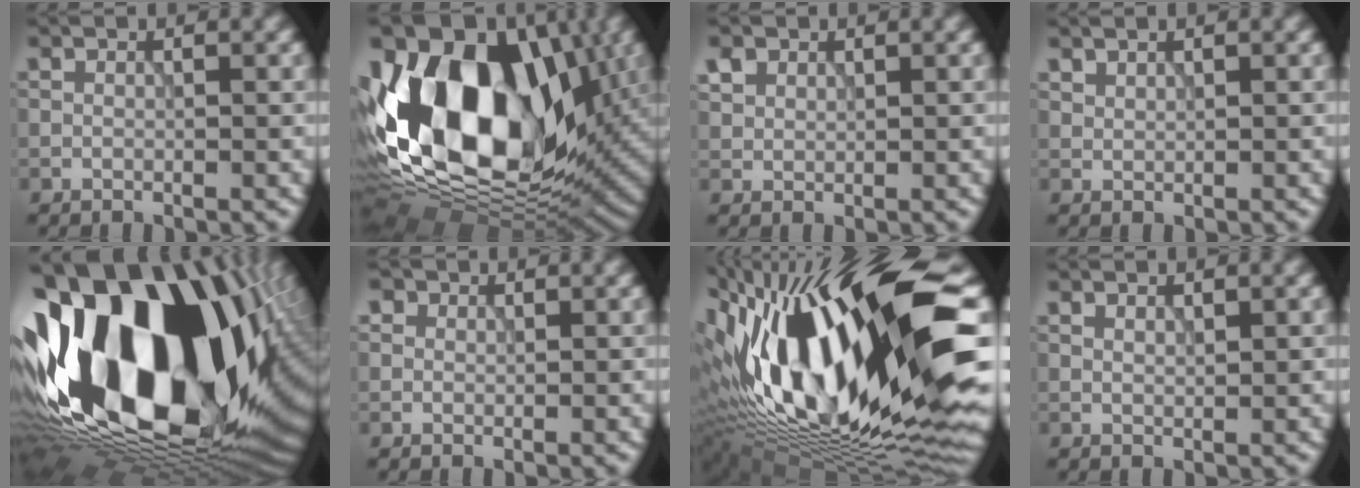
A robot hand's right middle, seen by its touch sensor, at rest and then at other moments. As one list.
[{"total": 18.4, "force": [2.3, 12.3, 13.6], "torque": [-0.247, 0.018, 0.023]}, {"total": 1.5, "force": [1.0, 1.1, 0.4], "torque": [-0.016, 0.005, 0.025]}, {"total": 0.8, "force": [0.8, 0.2, 0.1], "torque": [-0.008, 0.000, 0.020]}, {"total": 22.8, "force": [0.5, 13.6, 18.3], "torque": [-0.343, -0.043, 0.020]}, {"total": 1.3, "force": [0.8, 1.0, 0.2], "torque": [-0.008, -0.003, 0.015]}, {"total": 18.9, "force": [1.5, 6.8, 17.6], "torque": [-0.311, 0.002, 0.013]}, {"total": 0.5, "force": [0.4, 0.1, 0.3], "torque": [-0.009, 0.000, 0.011]}]